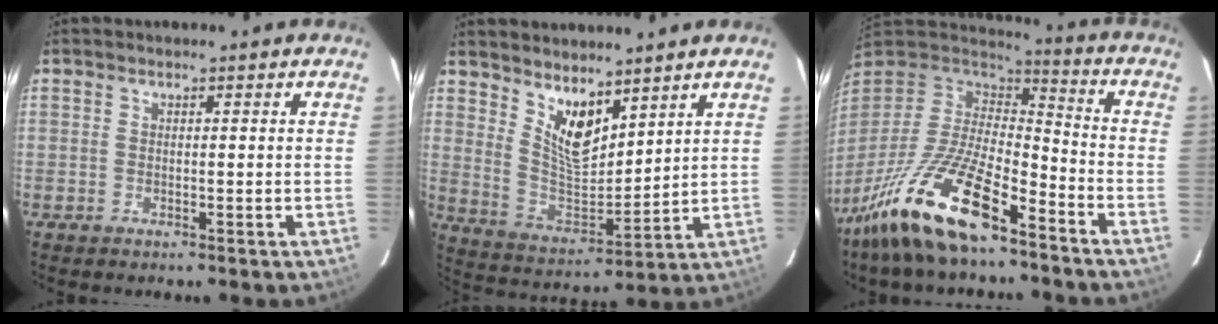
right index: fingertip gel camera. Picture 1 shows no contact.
{"total": 9.6, "force": [6.4, 3.7, 6.1], "torque": [-0.105, -0.013, 0.131]}
{"total": 20.0, "force": [-13.6, 6.1, 13.4], "torque": [-0.272, -0.030, -0.250]}